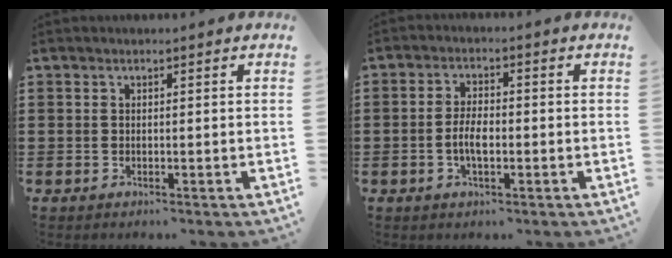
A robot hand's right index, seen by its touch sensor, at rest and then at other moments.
{"total": 4.1, "force": [-1.0, 1.6, 3.6], "torque": [-0.086, -0.002, -0.024]}